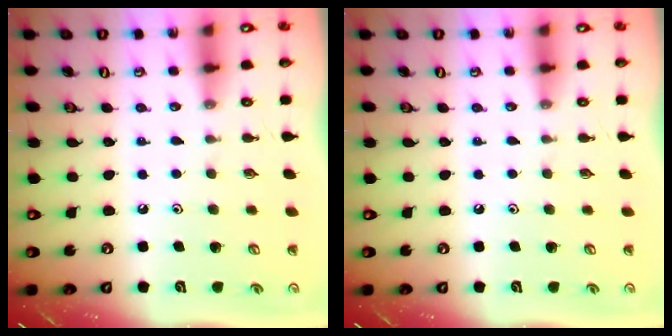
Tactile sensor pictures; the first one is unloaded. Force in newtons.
{"total": 0.0}